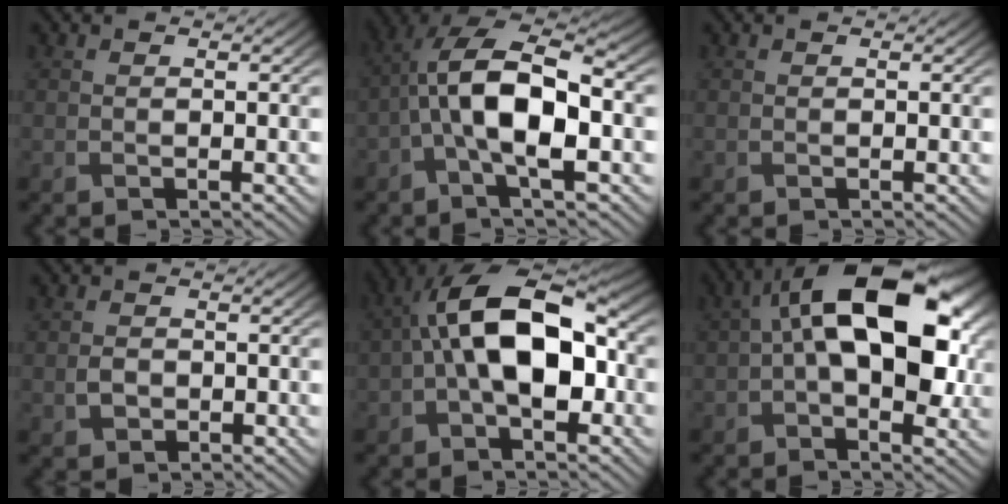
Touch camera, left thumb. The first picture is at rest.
{"total": 11.4, "force": [-1.8, 4.8, 10.2], "torque": [-0.200, 0.016, -0.038]}
{"total": 0.0}
{"total": 1.7, "force": [-0.4, 1.4, 1.0], "torque": [-0.024, -0.002, -0.010]}
{"total": 13.6, "force": [0.0, 7.3, 11.5], "torque": [-0.191, 0.031, -0.012]}
{"total": 16.3, "force": [3.0, 8.7, 13.5], "torque": [-0.222, 0.013, 0.046]}